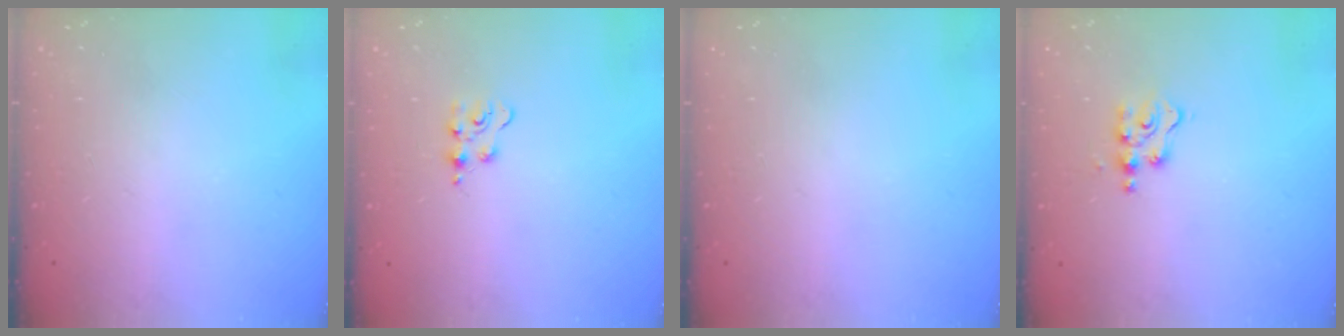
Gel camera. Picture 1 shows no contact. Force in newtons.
{"total": 4.8, "press": 4.8, "slide": 0.5}
{"total": 0.0}
{"total": 2.3, "press": 2.2, "slide": 0.3}